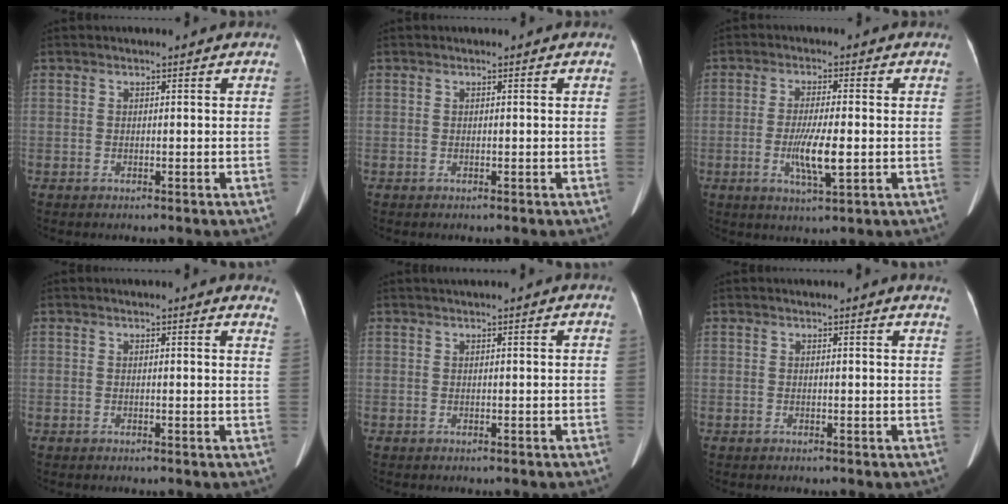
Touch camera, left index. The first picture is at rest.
{"total": 0.0}
{"total": 6.4, "force": [-1.3, 0.8, 6.2], "torque": [-0.121, -0.013, -0.022]}
{"total": 5.5, "force": [5.3, 0.6, 1.4], "torque": [0.000, -0.017, 0.027]}
{"total": 1.7, "force": [1.5, -0.4, 0.8], "torque": [-0.010, 0.020, 0.032]}
{"total": 4.3, "force": [4.1, -0.3, 1.4], "torque": [-0.014, -0.008, 0.024]}